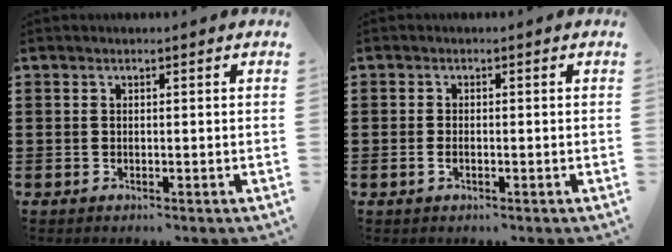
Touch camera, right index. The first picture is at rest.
{"total": 1.2, "force": [-0.4, 0.5, 1.0], "torque": [-0.020, -0.003, -0.007]}